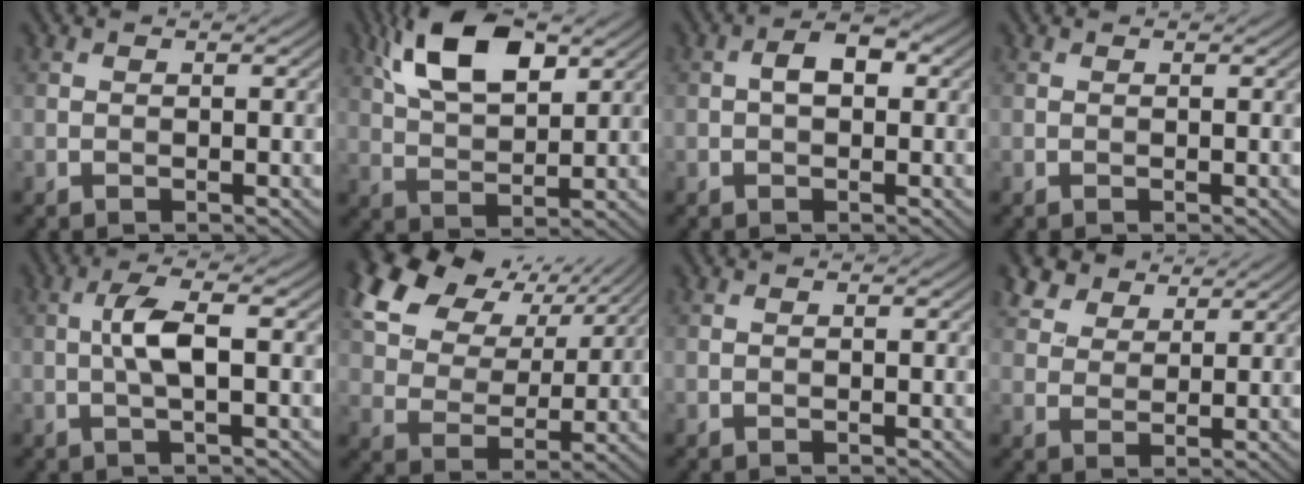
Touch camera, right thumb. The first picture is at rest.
{"total": 10.8, "force": [5.4, 4.7, 8.1], "torque": [-0.169, 0.013, 0.105]}
{"total": 3.3, "force": [0.3, 1.9, 2.6], "torque": [-0.045, 0.007, 0.000]}
{"total": 0.0}
{"total": 4.2, "force": [-0.1, 0.9, 4.2], "torque": [-0.084, 0.011, -0.006]}
{"total": 16.0, "force": [8.5, 10.2, 9.0], "torque": [-0.232, 0.036, 0.157]}
{"total": 0.0}
{"total": 6.0, "force": [4.5, 3.3, 2.3], "torque": [-0.070, -0.007, 0.099]}